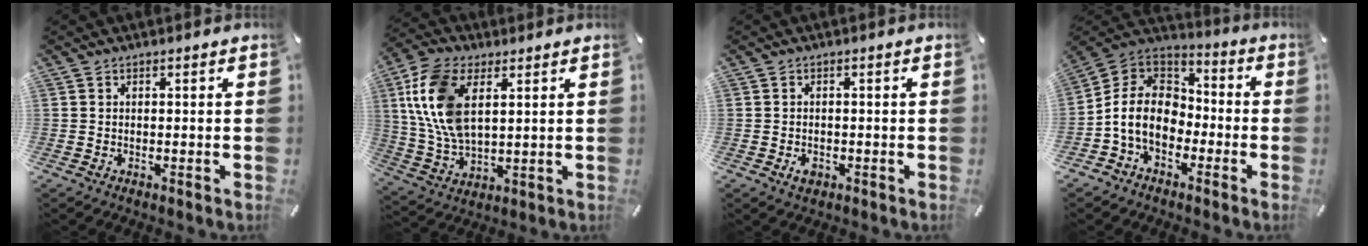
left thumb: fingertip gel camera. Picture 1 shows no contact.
{"total": 13.5, "force": [4.3, 7.9, 10.1], "torque": [-0.249, -0.007, 0.073]}
{"total": 2.2, "force": [-0.8, 1.5, 1.4], "torque": [-0.033, 0.001, -0.016]}
{"total": 11.3, "force": [-4.1, 8.8, 5.7], "torque": [-0.145, 0.021, -0.080]}